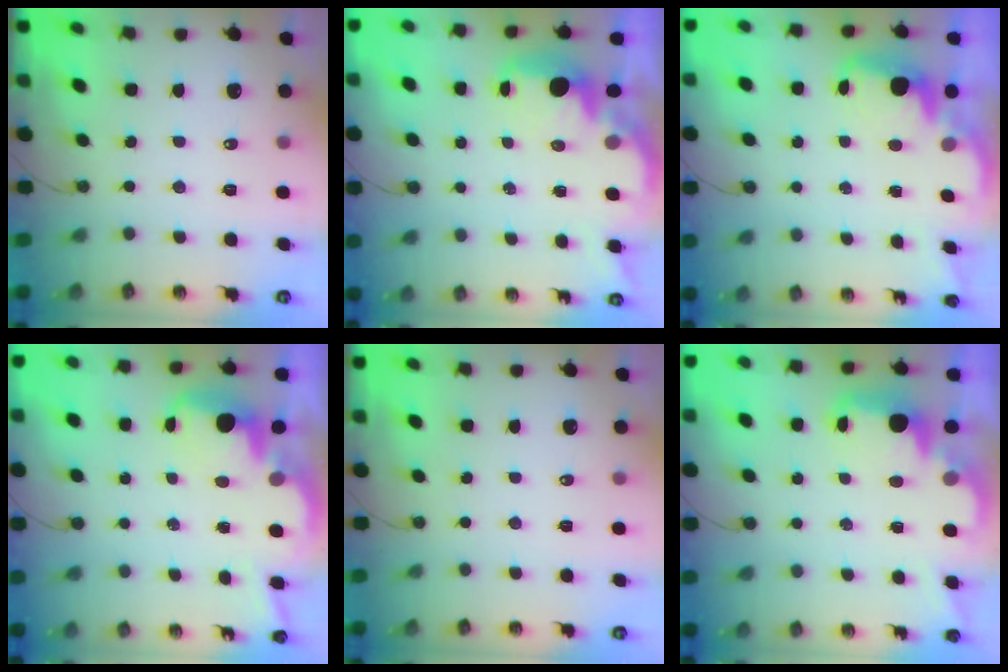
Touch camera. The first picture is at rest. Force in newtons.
{"total": 2.8, "press": 2.8, "slide": 0.5}
{"total": 2.6, "press": 2.5, "slide": 0.5}
{"total": 4.1, "press": 4.1, "slide": 0.6}
{"total": 0.0}
{"total": 2.9, "press": 2.8, "slide": 0.9}